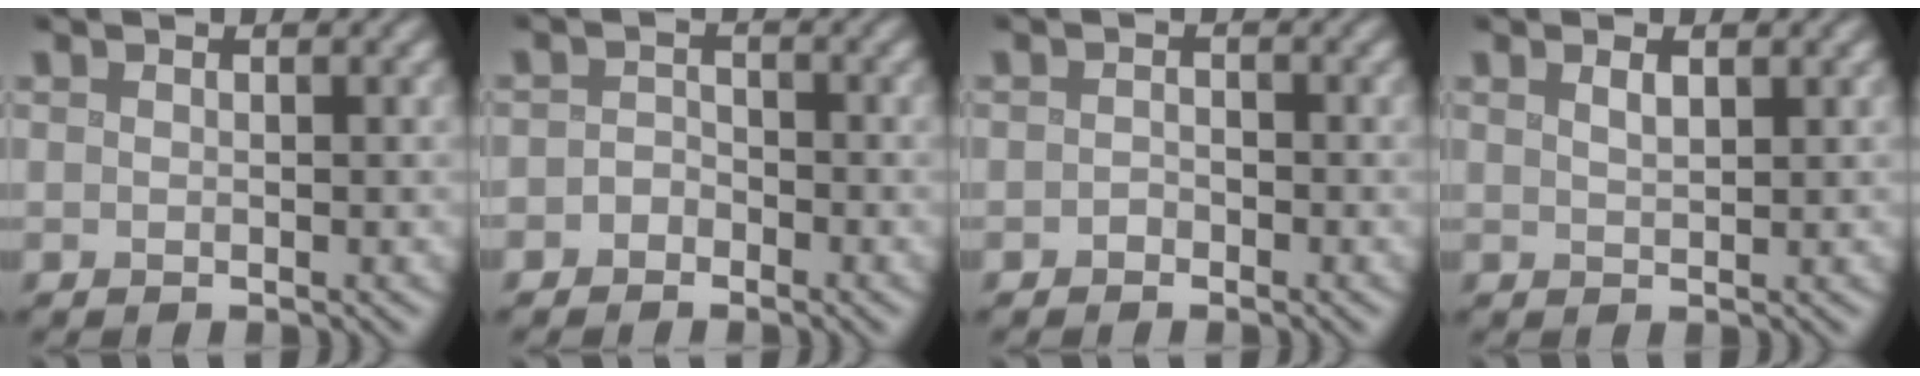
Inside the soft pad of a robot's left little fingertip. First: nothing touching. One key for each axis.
{"total": 1.5, "fx": -1.1, "fy": 1.0, "fz": 0.2, "tx": -0.003, "ty": 0.006, "tz": -0.025}
{"total": 0.9, "fx": -0.7, "fy": 0.5, "fz": 0.2, "tx": -0.006, "ty": 0.000, "tz": -0.013}
{"total": 1.2, "fx": 0.8, "fy": 0.3, "fz": 0.8, "tx": -0.018, "ty": 0.002, "tz": 0.019}